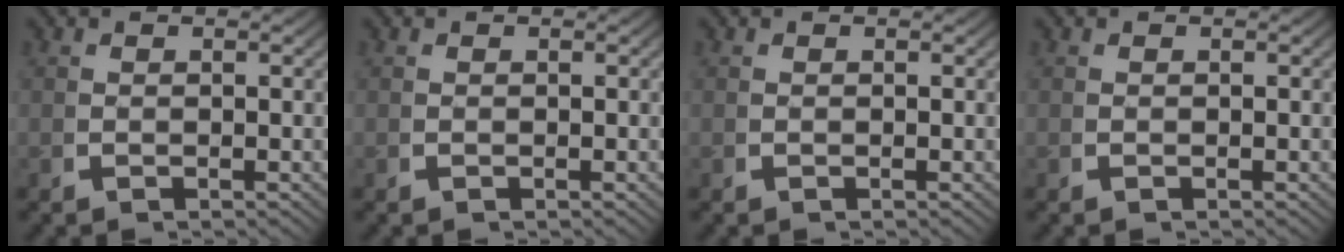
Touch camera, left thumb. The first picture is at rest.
{"total": 0.0}
{"total": 0.0}
{"total": 0.0}